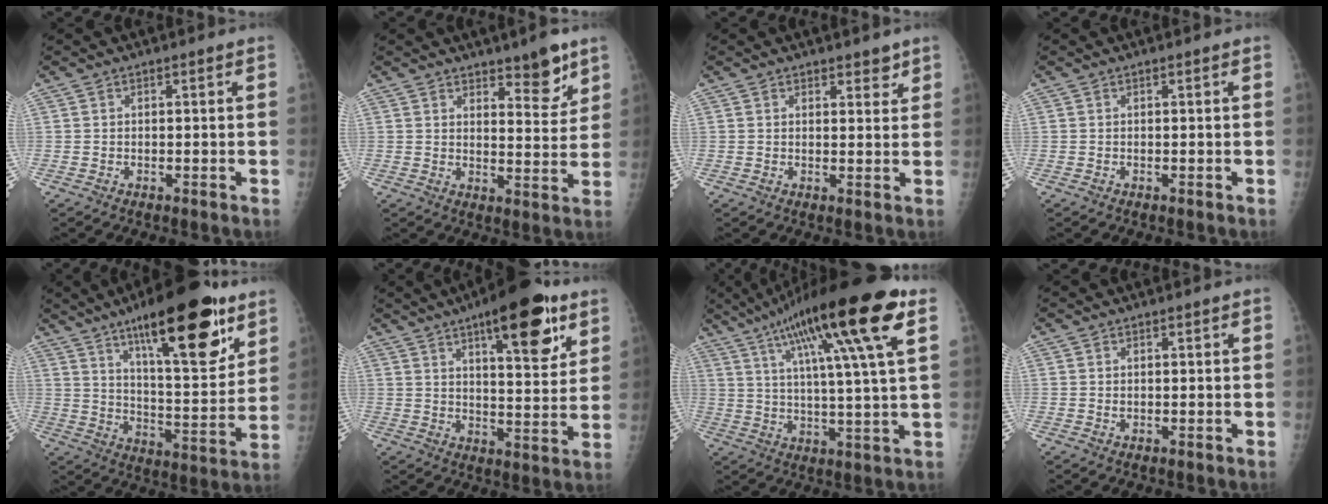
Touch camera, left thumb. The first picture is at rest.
{"total": 7.3, "force": [5.1, 2.6, 4.6], "torque": [-0.038, -0.040, 0.074]}
{"total": 2.8, "force": [2.1, 1.4, 1.1], "torque": [0.005, -0.013, 0.028]}
{"total": 0.0}
{"total": 24.1, "force": [14.1, 7.1, 18.3], "torque": [-0.248, -0.062, 0.223]}
{"total": 17.5, "force": [9.6, 5.7, 13.5], "torque": [-0.159, -0.041, 0.139]}
{"total": 22.4, "force": [10.9, 2.8, 19.4], "torque": [-0.321, -0.009, 0.173]}
{"total": 0.7, "force": [0.3, 0.5, 0.3], "torque": [-0.003, -0.002, 0.006]}